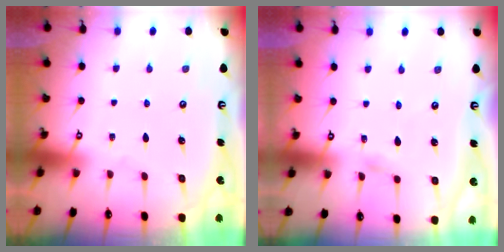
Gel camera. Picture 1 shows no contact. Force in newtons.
{"total": 2.7, "press": 2.7, "slide": 0.2}